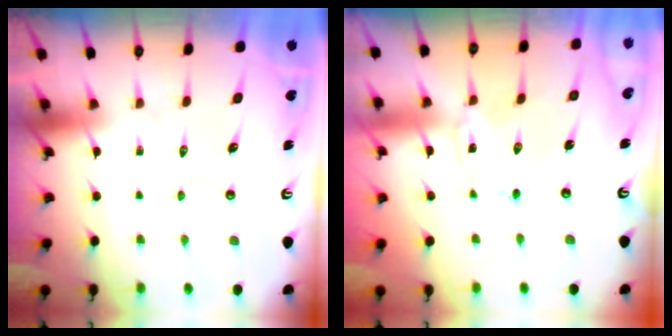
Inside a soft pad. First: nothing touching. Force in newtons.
{"total": 0.0}